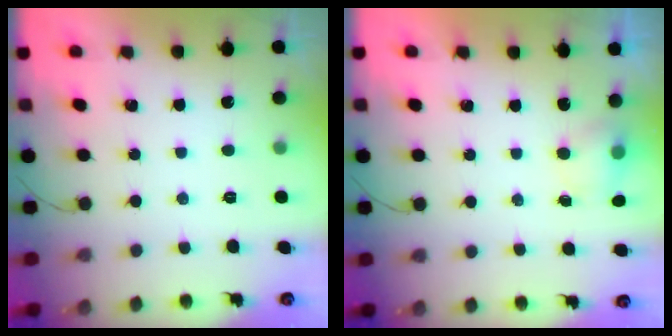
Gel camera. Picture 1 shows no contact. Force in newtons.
{"total": 4.1, "press": 4.1, "slide": 0.7}